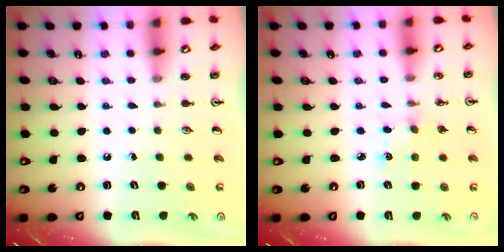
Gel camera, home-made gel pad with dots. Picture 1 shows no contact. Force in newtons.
{"total": 3.3, "press": 3.3, "slide": 0.5}